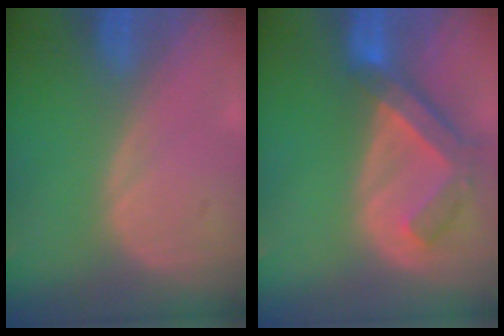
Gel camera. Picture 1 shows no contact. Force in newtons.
{"total": 7.1, "press": 6.2, "slide": 3.5}